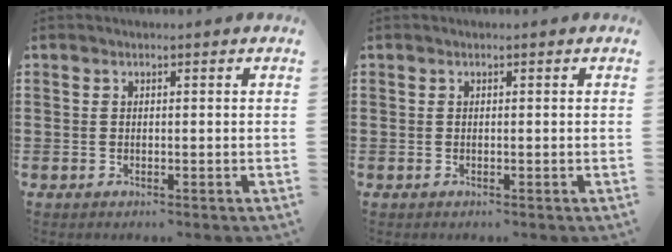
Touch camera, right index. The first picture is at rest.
{"total": 0.0}